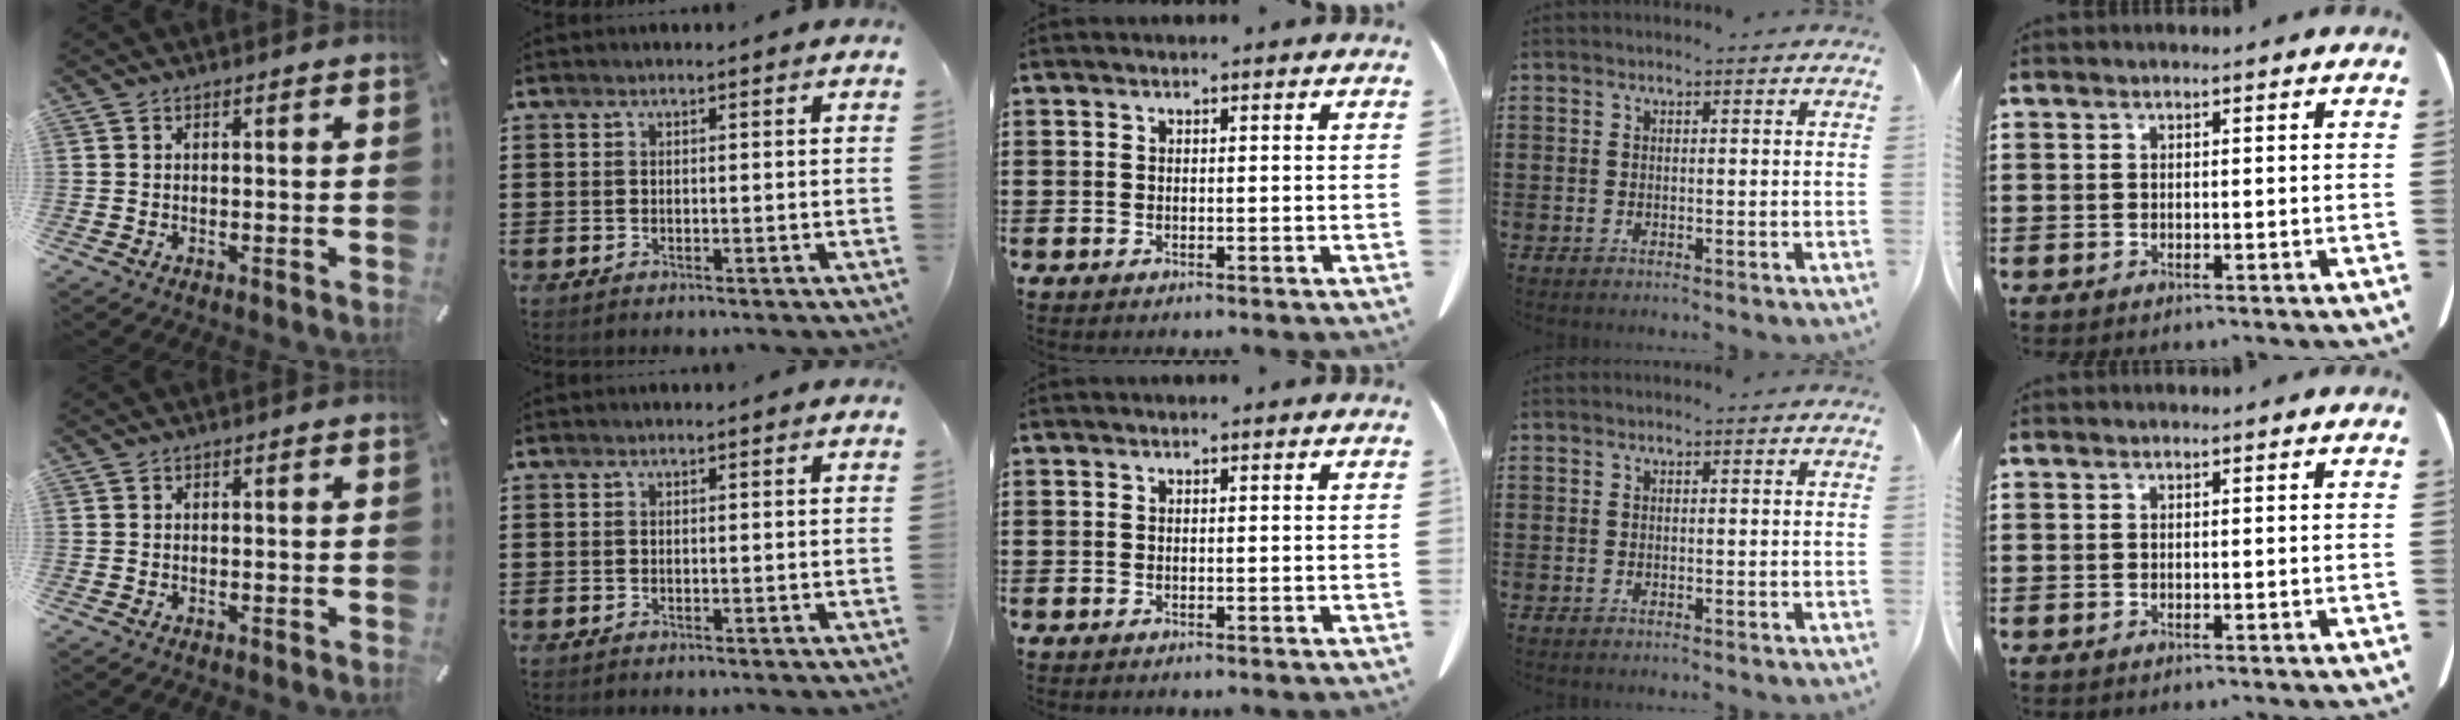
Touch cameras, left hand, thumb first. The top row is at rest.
{}